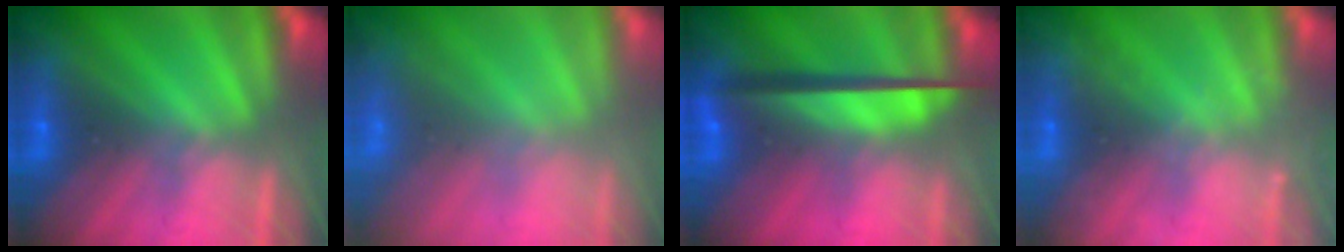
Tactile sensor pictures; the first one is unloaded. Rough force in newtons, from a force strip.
{"total": 7.7}
{"total": 9.7}
{"total": 2.3}